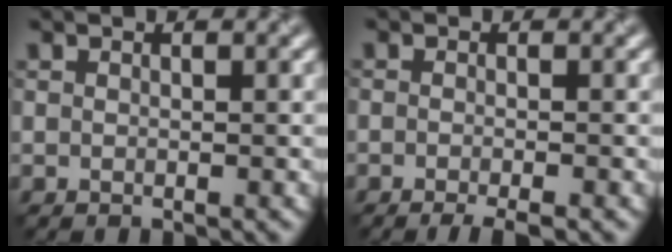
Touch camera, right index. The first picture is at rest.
{"total": 2.4, "force": [-1.5, 0.3, 1.8], "torque": [-0.022, 0.003, -0.020]}